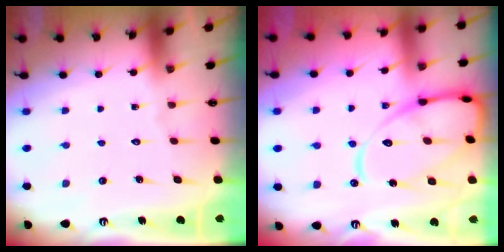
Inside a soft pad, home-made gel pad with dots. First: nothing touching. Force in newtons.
{"total": 16.0, "press": 16.0, "slide": 1.7}